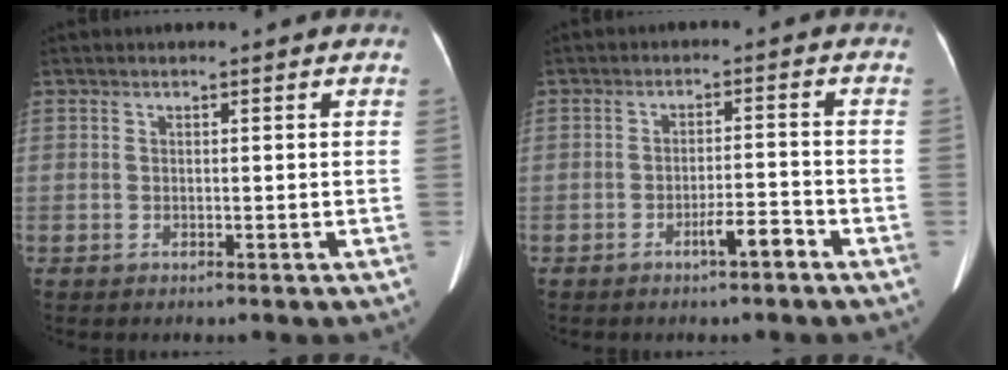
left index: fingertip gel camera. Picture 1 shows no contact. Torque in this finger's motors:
{"motor_torque": [0.75, 0.44, 0.29, 0.07]}